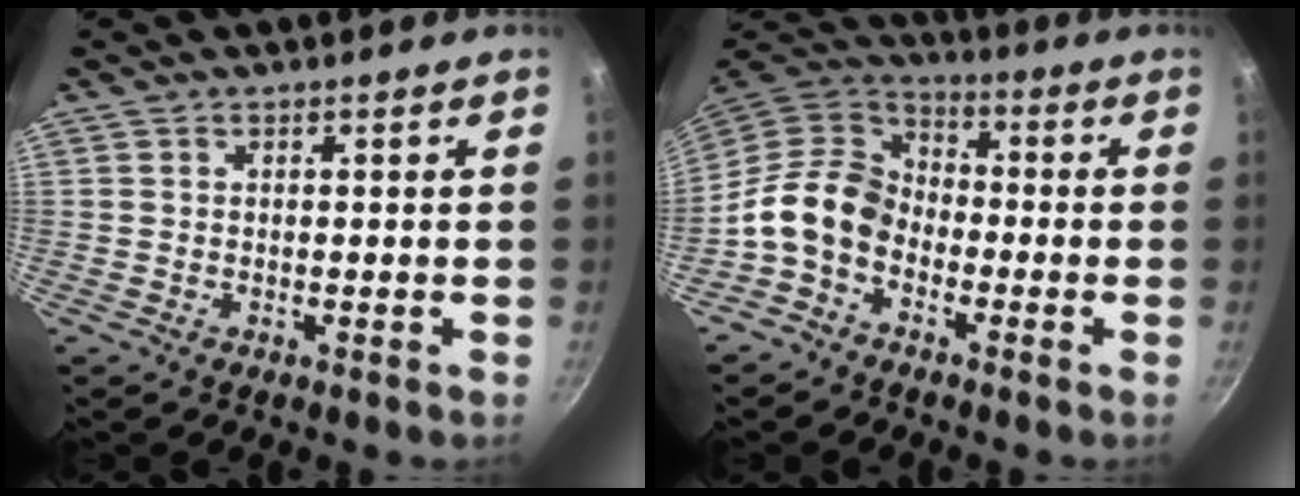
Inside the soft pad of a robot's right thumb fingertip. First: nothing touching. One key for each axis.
{"total": 11.5, "fx": -3.9, "fy": 8.6, "fz": 6.7, "tx": -0.096, "ty": 0.049, "tz": -0.098}